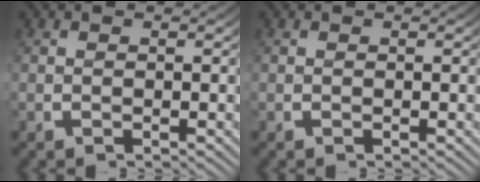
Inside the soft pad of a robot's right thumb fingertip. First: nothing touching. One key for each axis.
{"total": 0.0}